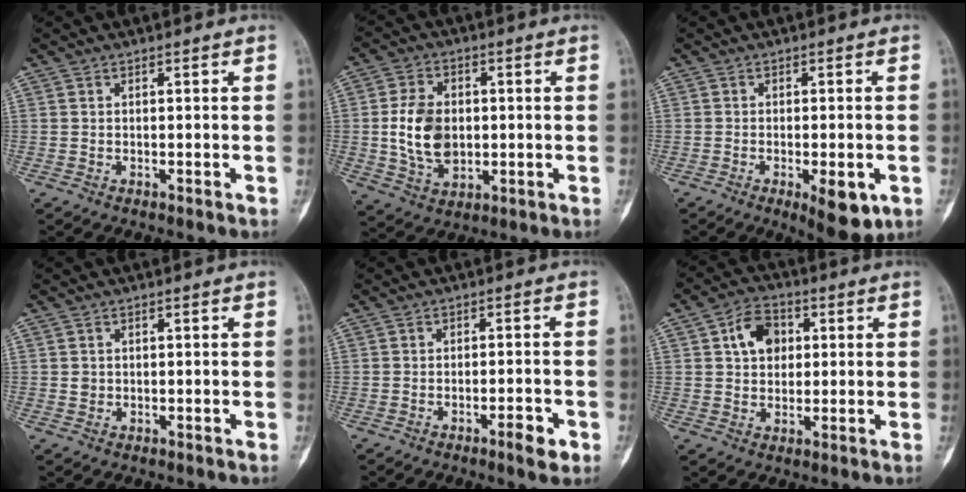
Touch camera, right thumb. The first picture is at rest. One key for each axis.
{"total": 10.9, "fx": 0.0, "fy": 7.7, "fz": 7.7, "tx": -0.124, "ty": -0.001, "tz": 0.004}
{"total": 7.8, "fx": -2.8, "fy": 2.8, "fz": 6.7, "tx": -0.081, "ty": -0.005, "tz": -0.031}
{"total": 1.1, "fx": 0.1, "fy": 1.0, "fz": 0.4, "tx": -0.004, "ty": 0.002, "tz": 0.004}
{"total": 4.0, "fx": -2.1, "fy": 1.0, "fz": 3.3, "tx": -0.045, "ty": 0.011, "tz": -0.030}
{"total": 8.0, "fx": 2.0, "fy": 5.9, "fz": 5.0, "tx": -0.056, "ty": 0.006, "tz": 0.029}